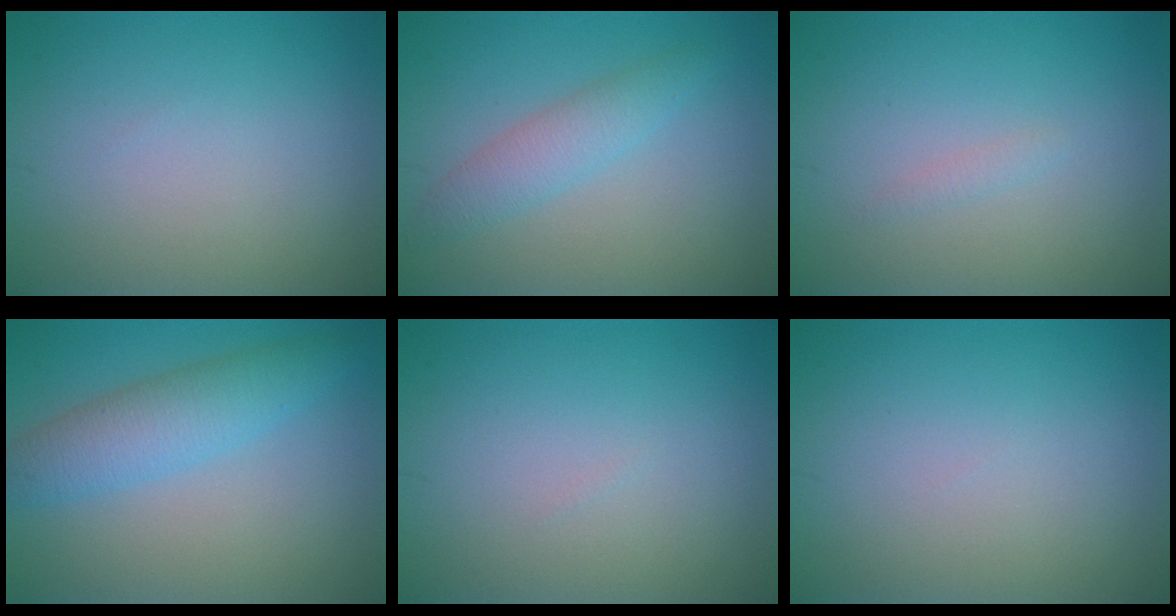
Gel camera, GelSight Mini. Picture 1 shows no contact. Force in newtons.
{"total": 2.7, "press": 2.7, "slide": 0.1}
{"total": 0.6, "press": 0.6, "slide": 0.0}
{"total": 4.4, "press": 4.4, "slide": 0.1}
{"total": 0.0}
{"total": 0.0}